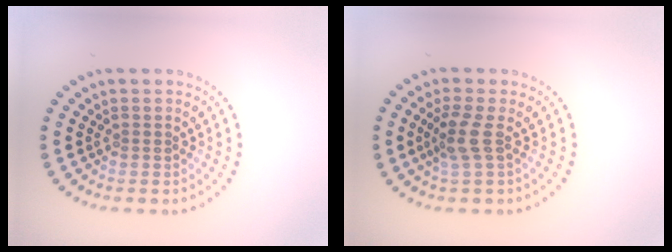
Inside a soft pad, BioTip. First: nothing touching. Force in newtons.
{"total": 2.3, "press": 1.8, "slide": 1.4}